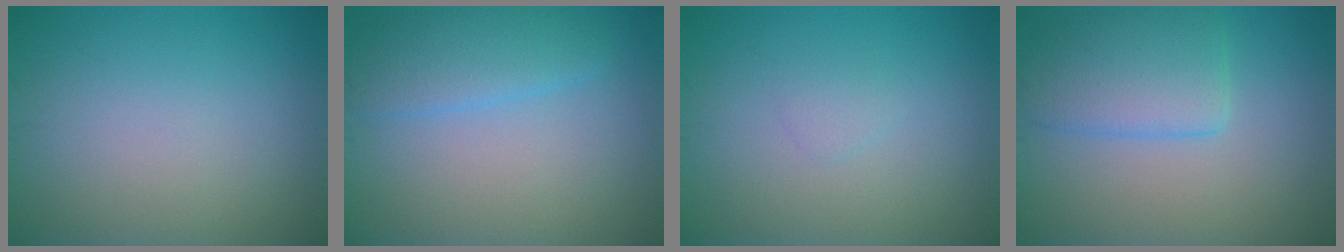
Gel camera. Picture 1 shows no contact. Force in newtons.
{"total": 3.4, "press": 3.4, "slide": 0.1}
{"total": 0.7, "press": 0.7, "slide": 0.1}
{"total": 4.2, "press": 4.2, "slide": 0.3}